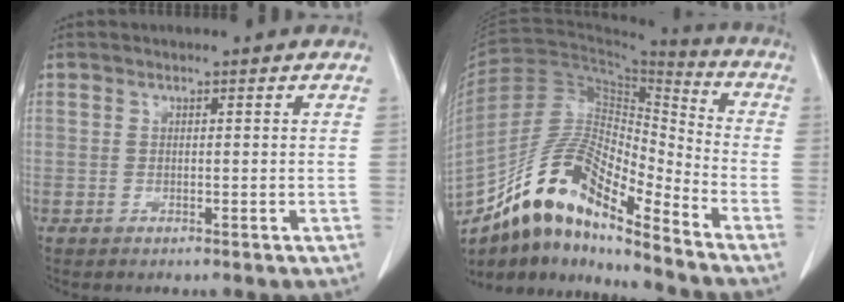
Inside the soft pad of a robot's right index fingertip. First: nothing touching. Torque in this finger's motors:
{"motor_torque": [1.12, -1.02, 0.73, 0.19]}